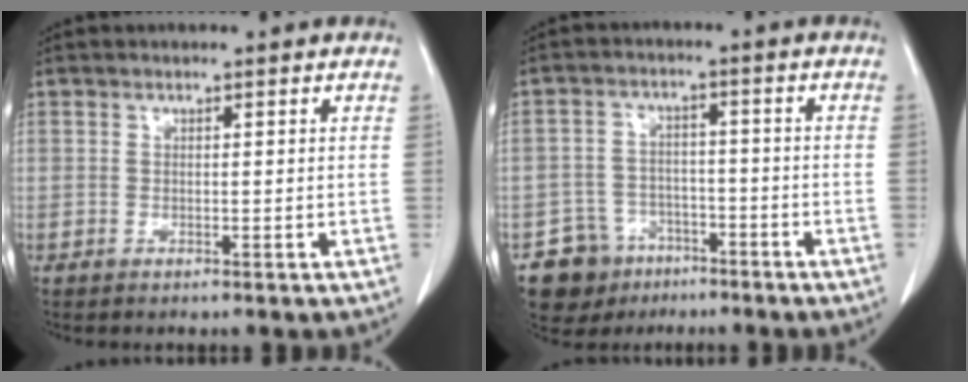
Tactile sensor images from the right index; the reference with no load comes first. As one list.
[{"total": 7.4, "force": [-4.5, 5.9, 0.5], "torque": [-0.009, 0.017, -0.064]}]